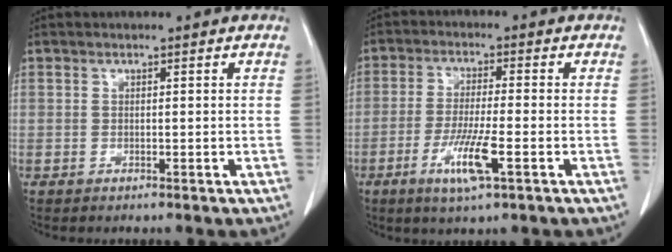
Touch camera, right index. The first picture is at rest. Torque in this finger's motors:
{"motor_torque": [1.16, -0.74, 0.58, 0.18]}